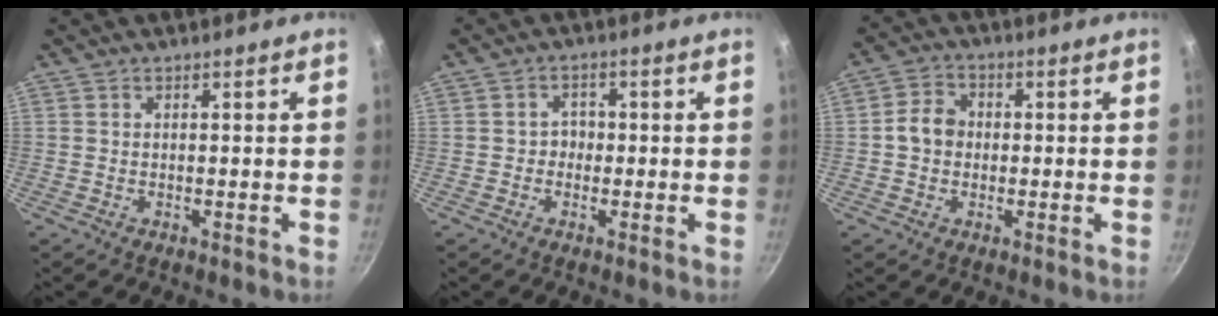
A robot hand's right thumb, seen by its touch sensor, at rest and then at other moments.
{"total": 2.6, "force": [-0.5, 2.3, 1.1], "torque": [0.005, 0.008, -0.012]}
{"total": 5.3, "force": [-0.2, 4.5, 2.8], "torque": [-0.028, 0.016, -0.015]}